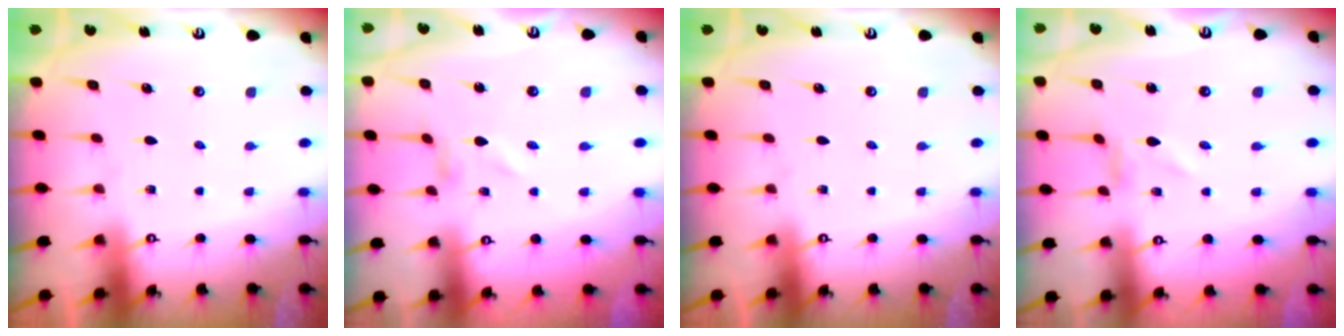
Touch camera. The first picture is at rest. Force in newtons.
{"total": 0.8, "press": 0.8, "slide": 0.1}
{"total": 0.0}
{"total": 0.8, "press": 0.8, "slide": 0.1}